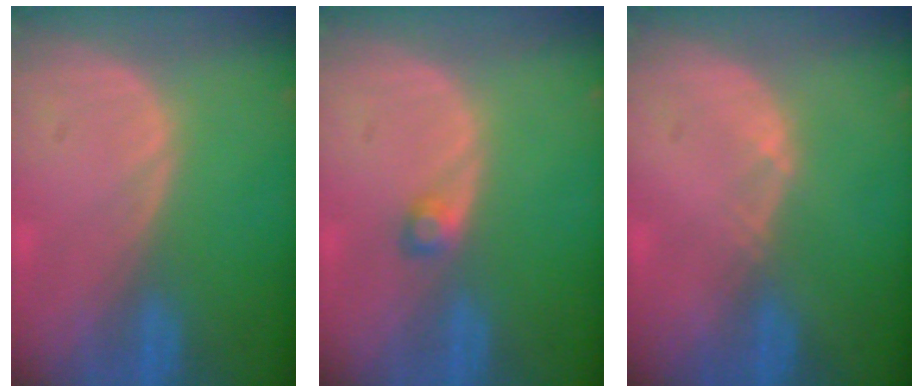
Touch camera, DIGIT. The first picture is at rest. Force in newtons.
{"total": 1.6, "press": 1.6, "slide": 0.3}
{"total": 0.6, "press": 0.5, "slide": 0.3}